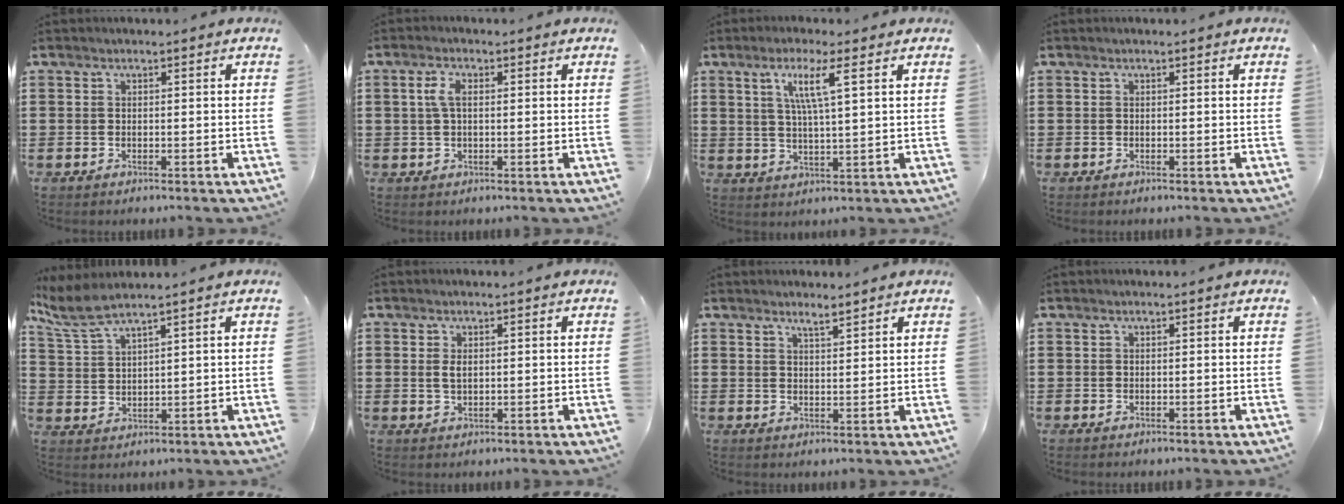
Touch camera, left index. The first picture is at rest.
{"total": 3.3, "force": [0.5, 1.4, 3.0], "torque": [-0.078, 0.004, 0.002]}
{"total": 6.0, "force": [2.9, 0.5, 5.3], "torque": [-0.113, 0.003, 0.045]}
{"total": 0.0}
{"total": 5.3, "force": [4.3, 0.7, 3.0], "torque": [-0.075, -0.008, 0.077]}
{"total": 1.7, "force": [0.3, 0.8, 1.4], "torque": [-0.032, 0.004, 0.004]}
{"total": 2.4, "force": [2.1, 0.2, 1.0], "torque": [-0.021, 0.003, 0.039]}
{"total": 0.0}